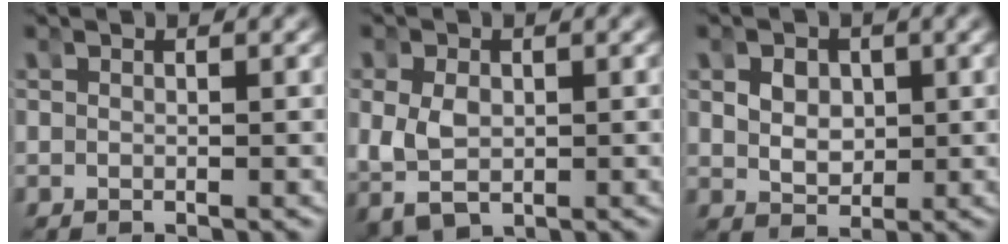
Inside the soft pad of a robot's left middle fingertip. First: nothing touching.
{"total": 5.9, "force": [-0.5, 4.8, 3.3], "torque": [-0.089, -0.023, 0.007]}
{"total": 2.7, "force": [0.4, 2.1, 1.6], "torque": [-0.033, -0.015, 0.022]}